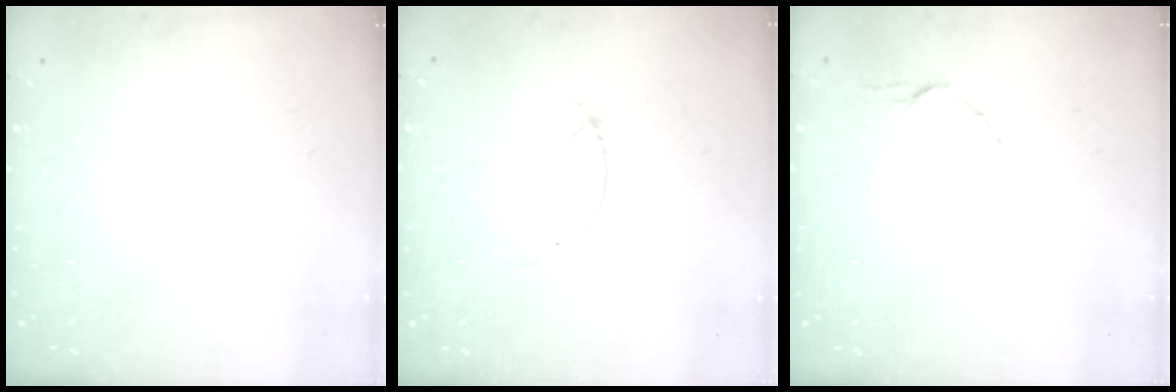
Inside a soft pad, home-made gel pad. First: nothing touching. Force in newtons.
{"total": 2.4, "press": 2.4, "slide": 0.2}
{"total": 3.8, "press": 3.8, "slide": 0.4}